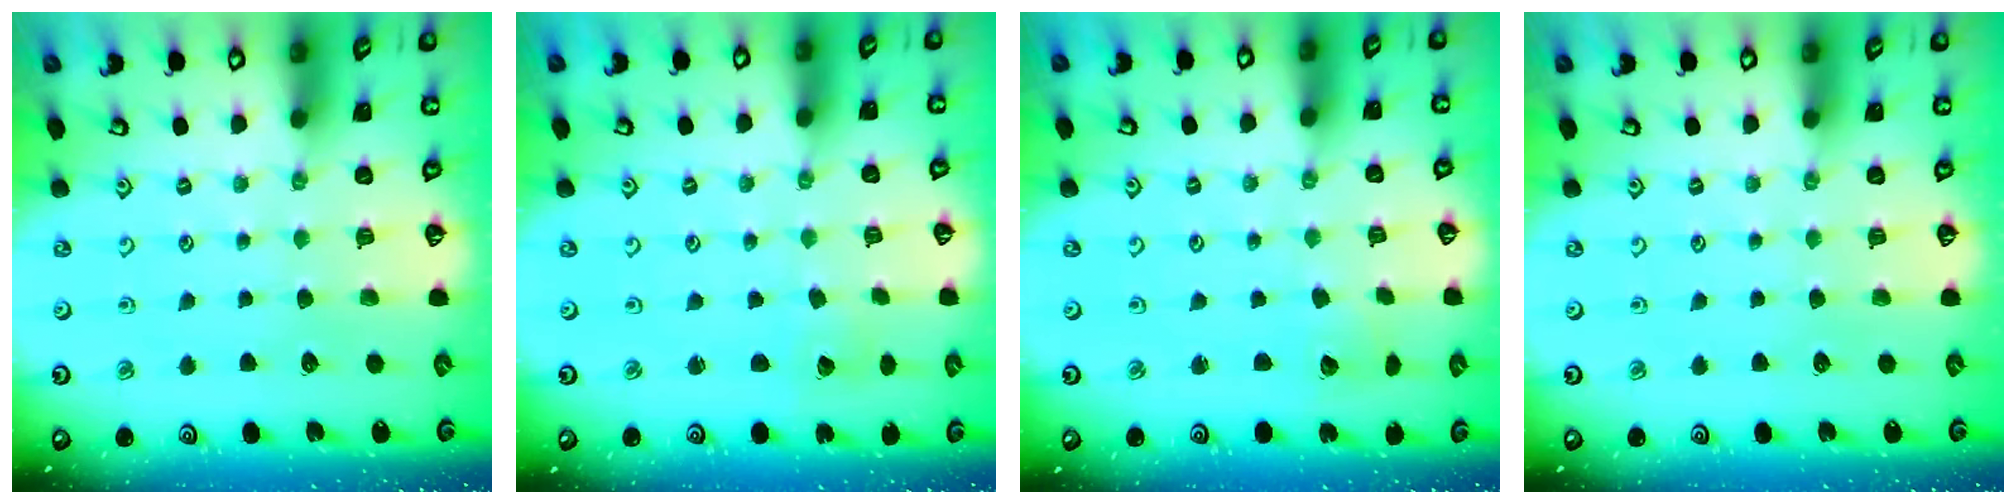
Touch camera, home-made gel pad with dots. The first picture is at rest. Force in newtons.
{"total": 2.2, "press": 2.2, "slide": 0.1}
{"total": 3.3, "press": 3.3, "slide": 0.3}
{"total": 0.0}